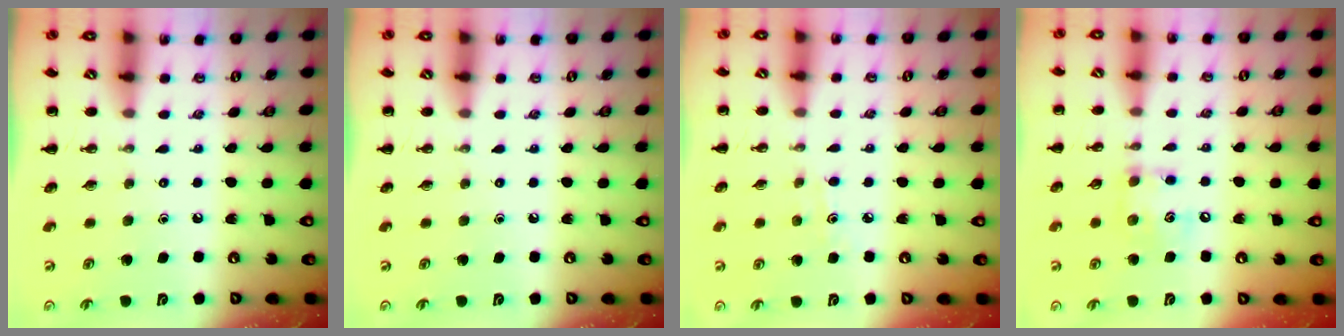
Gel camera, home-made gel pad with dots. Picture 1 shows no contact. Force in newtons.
{"total": 0.0}
{"total": 3.4, "press": 3.1, "slide": 1.4}
{"total": 8.2, "press": 8.2, "slide": 0.9}